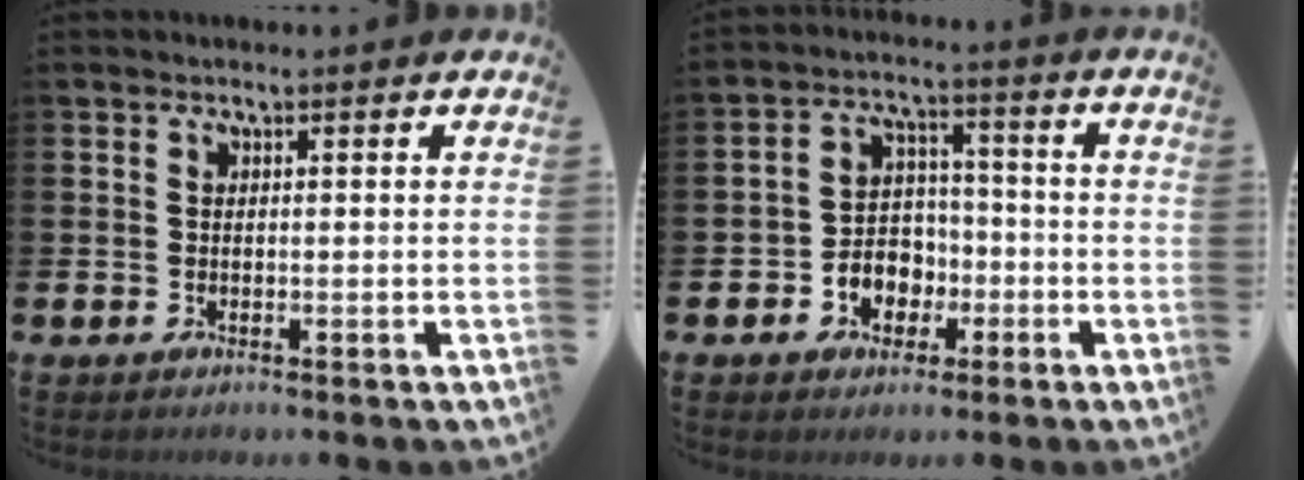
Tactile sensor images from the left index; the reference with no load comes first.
{"total": 4.8, "force": [-1.6, 4.4, 1.3], "torque": [-0.035, 0.005, -0.036]}